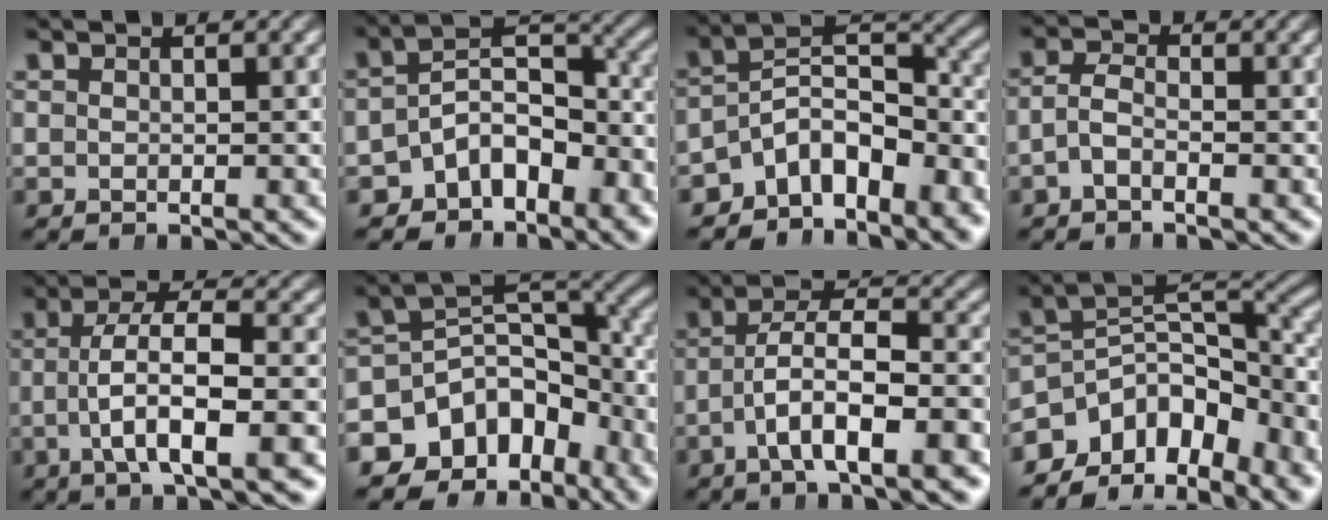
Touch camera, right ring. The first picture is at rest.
{"total": 8.1, "force": [-3.2, 5.9, 4.5], "torque": [-0.076, -0.023, -0.050]}
{"total": 11.1, "force": [-5.2, 7.3, 6.6], "torque": [-0.106, -0.029, -0.077]}
{"total": 2.4, "force": [-0.5, 1.6, 1.7], "torque": [-0.035, -0.007, -0.012]}
{"total": 6.3, "force": [-0.5, 2.0, 5.9], "torque": [-0.106, -0.005, -0.004]}
{"total": 14.9, "force": [-4.7, 11.1, 8.9], "torque": [-0.156, -0.038, -0.064]}
{"total": 5.8, "force": [-0.7, 2.2, 5.3], "torque": [-0.088, -0.001, -0.012]}
{"total": 15.2, "force": [-6.6, 10.2, 9.1], "torque": [-0.137, -0.041, -0.094]}